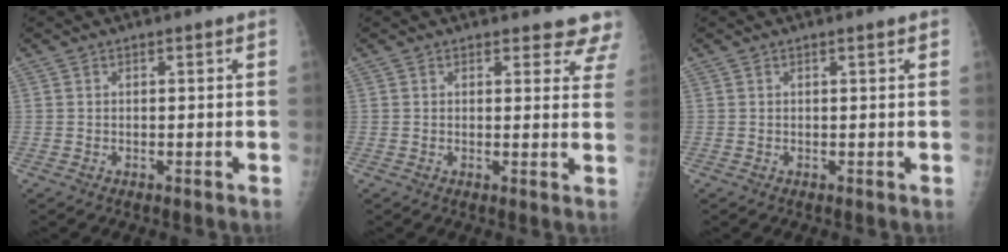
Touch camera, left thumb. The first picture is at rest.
{"total": 6.4, "force": [5.9, 2.3, 0.5], "torque": [0.040, -0.028, 0.035]}
{"total": 0.7, "force": [0.4, 0.1, 0.6], "torque": [-0.008, 0.001, 0.004]}